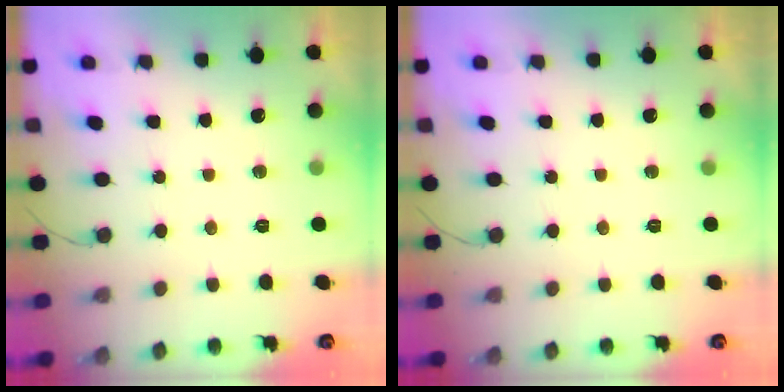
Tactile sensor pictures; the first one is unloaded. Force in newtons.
{"total": 0.0}